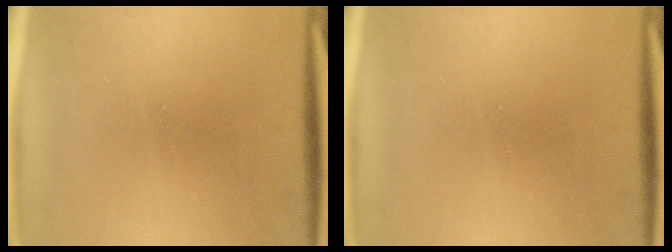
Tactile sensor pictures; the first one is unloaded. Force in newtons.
{"total": 0.0}